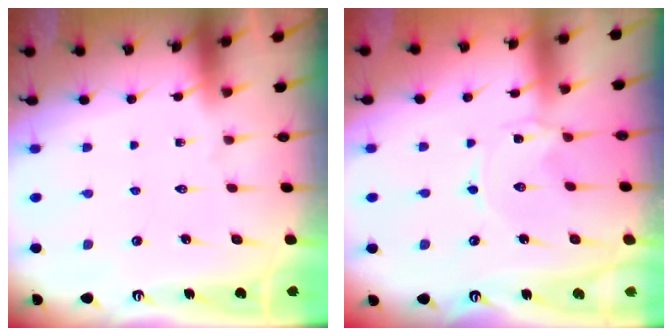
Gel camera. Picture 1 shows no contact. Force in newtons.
{"total": 0.0}